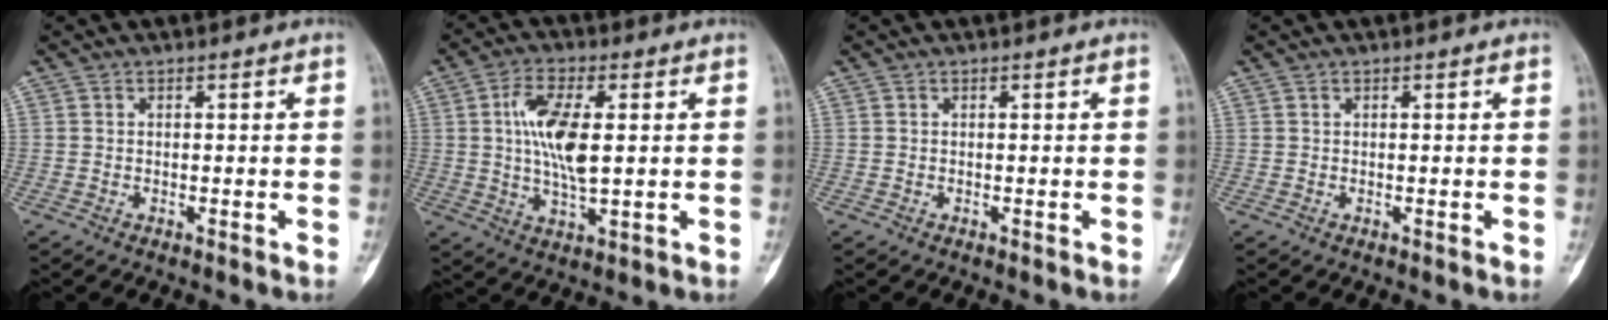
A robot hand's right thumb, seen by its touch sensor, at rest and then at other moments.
{"total": 10.3, "force": [1.4, 3.9, 9.4], "torque": [-0.183, -0.008, 0.024]}
{"total": 0.0}
{"total": 0.0}